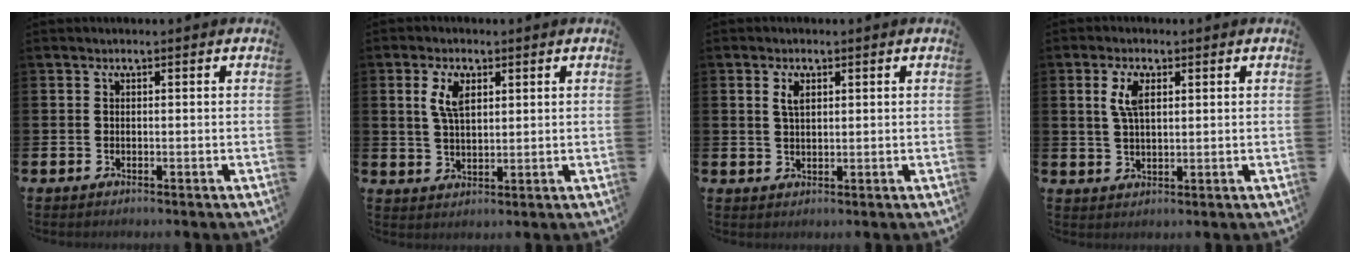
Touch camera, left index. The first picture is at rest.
{"total": 4.5, "force": [2.3, 2.2, 3.2], "torque": [-0.046, -0.001, 0.036]}
{"total": 1.9, "force": [1.3, 0.9, 1.1], "torque": [0.000, -0.007, 0.018]}
{"total": 4.2, "force": [2.0, 1.8, 3.2], "torque": [-0.047, -0.002, 0.029]}